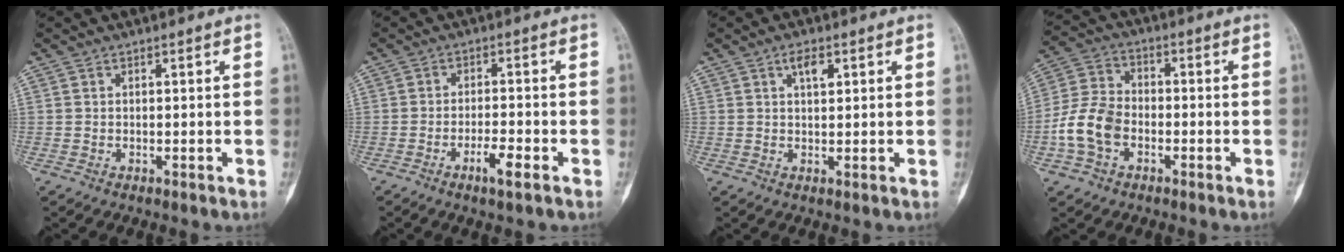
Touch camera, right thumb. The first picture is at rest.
{"total": 4.2, "force": [-2.3, 0.8, 3.5], "torque": [-0.066, 0.010, -0.043]}
{"total": 3.0, "force": [1.5, 1.4, 2.1], "torque": [-0.031, -0.003, 0.025]}
{"total": 9.8, "force": [-3.1, 6.8, 6.4], "torque": [-0.125, 0.028, -0.066]}